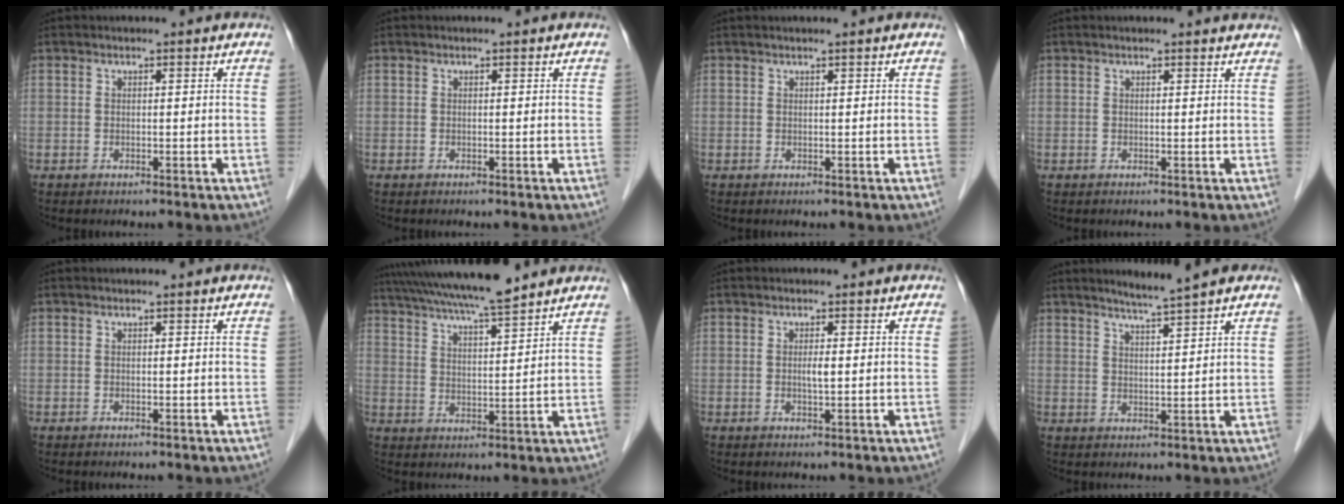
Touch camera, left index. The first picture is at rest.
{"total": 0.0}
{"total": 0.7, "force": [0.6, -0.1, 0.4], "torque": [-0.007, 0.005, 0.015]}
{"total": 3.4, "force": [3.3, 0.3, 0.8], "torque": [-0.012, 0.008, 0.028]}
{"total": 0.0}
{"total": 13.8, "force": [12.1, 0.0, 6.5], "torque": [-0.122, 0.021, 0.194]}
{"total": 1.4, "force": [0.0, 0.2, 1.4], "torque": [-0.027, -0.001, 0.002]}
{"total": 4.6, "force": [3.9, -0.8, 2.3], "torque": [-0.042, -0.003, 0.070]}